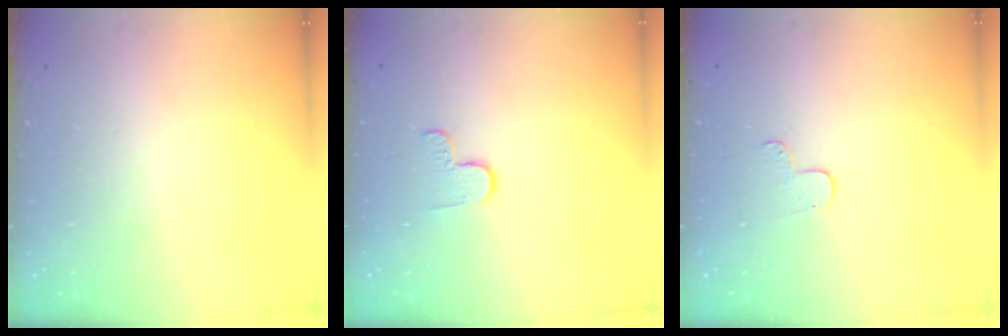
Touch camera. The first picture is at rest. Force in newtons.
{"total": 3.8, "press": 3.8, "slide": 0.4}
{"total": 4.1, "press": 4.1, "slide": 0.4}